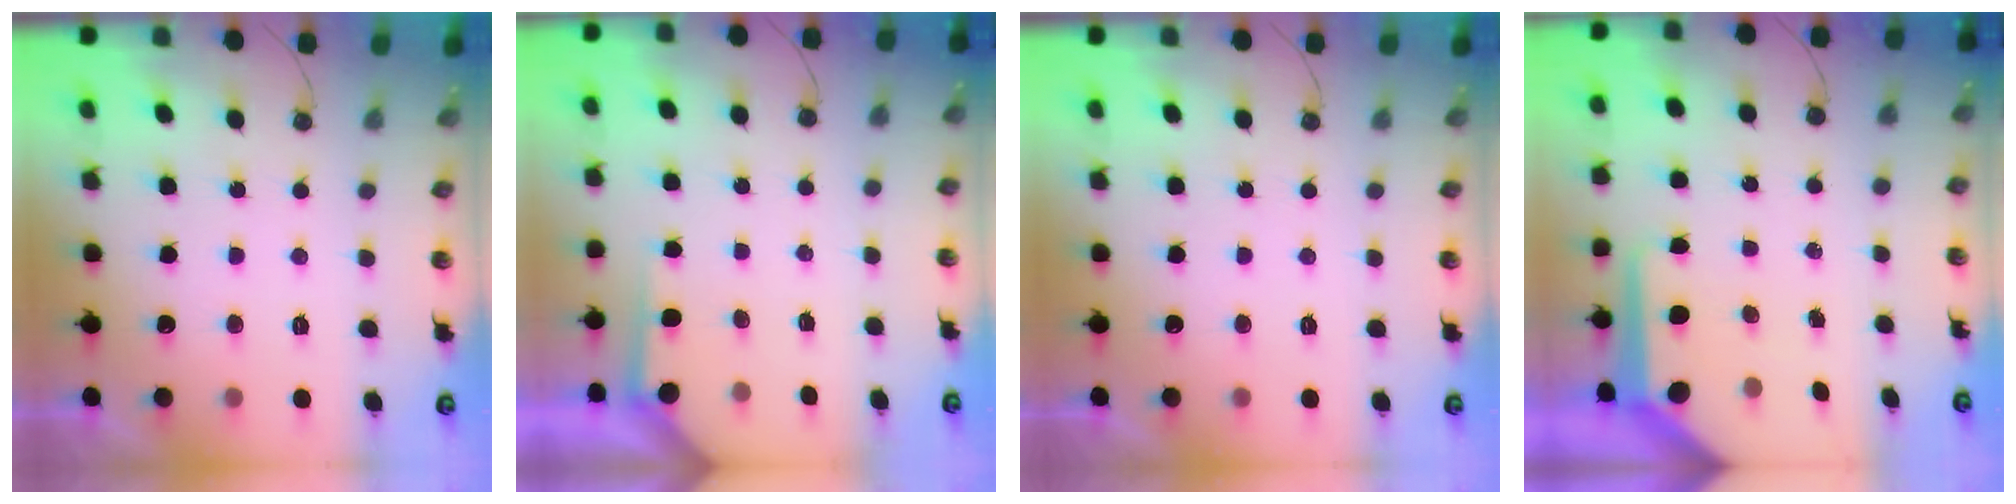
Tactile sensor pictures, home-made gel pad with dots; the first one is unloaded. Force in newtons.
{"total": 1.8, "press": 1.8, "slide": 0.3}
{"total": 0.0}
{"total": 11.3, "press": 11.2, "slide": 1.0}